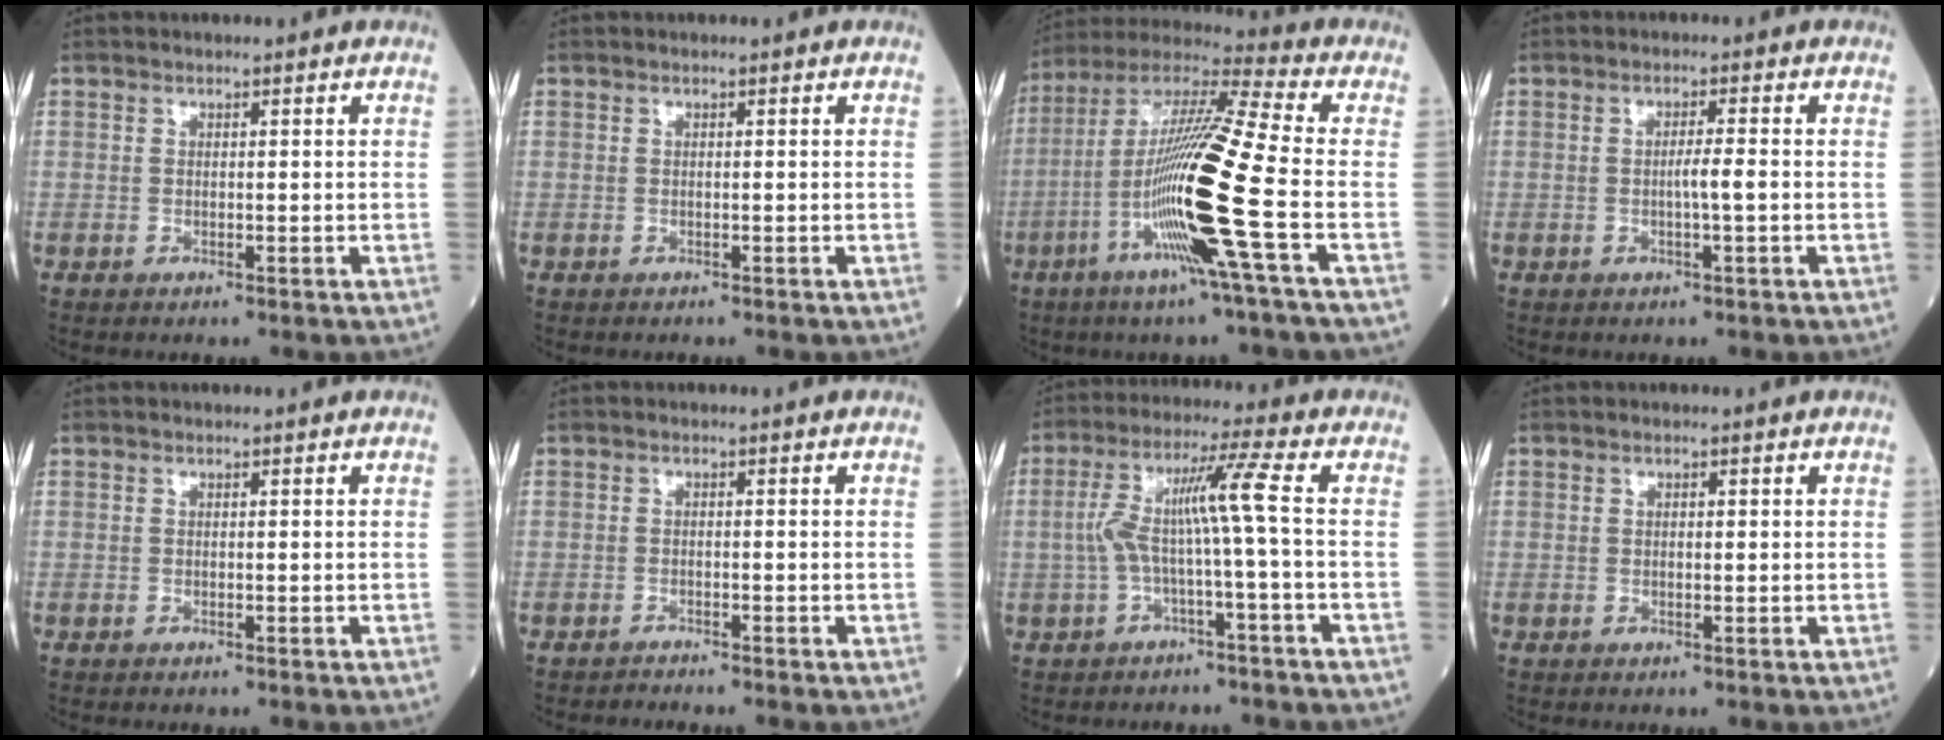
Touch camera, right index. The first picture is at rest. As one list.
[{"total": 0.0}, {"total": 18.9, "force": [-5.6, -1.2, 18.0], "torque": [-0.365, -0.021, -0.121]}, {"total": 2.3, "force": [-0.5, -0.2, 2.2], "torque": [-0.035, 0.001, -0.010]}, {"total": 0.0}, {"total": 1.1, "force": [-1.1, -0.3, 0.0], "torque": [-0.001, -0.002, -0.016]}, {"total": 7.6, "force": [-1.0, -1.4, 7.4], "torque": [-0.152, 0.031, -0.013]}, {"total": 0.6, "force": [0.1, 0.2, 0.6], "torque": [-0.011, 0.001, 0.001]}]